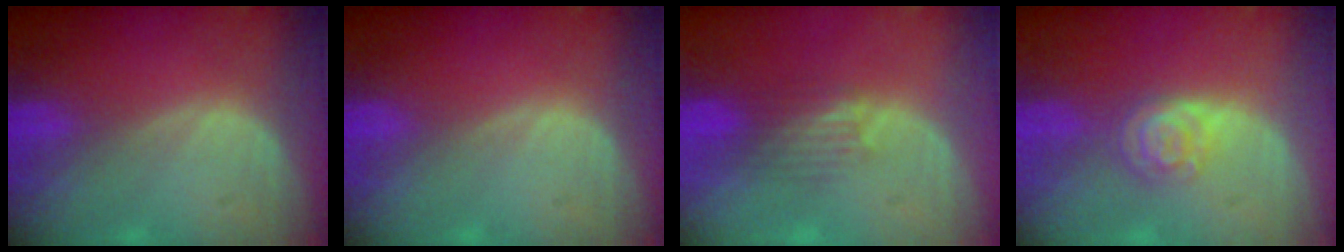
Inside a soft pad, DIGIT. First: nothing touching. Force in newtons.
{"total": 0.0}
{"total": 3.3, "press": 3.2, "slide": 0.8}
{"total": 4.3, "press": 3.9, "slide": 1.9}